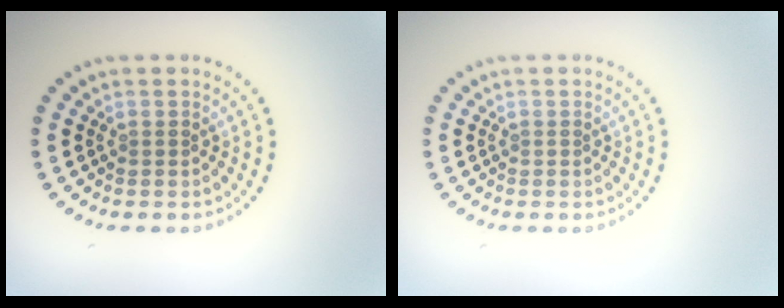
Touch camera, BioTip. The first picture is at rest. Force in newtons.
{"total": 0.0}